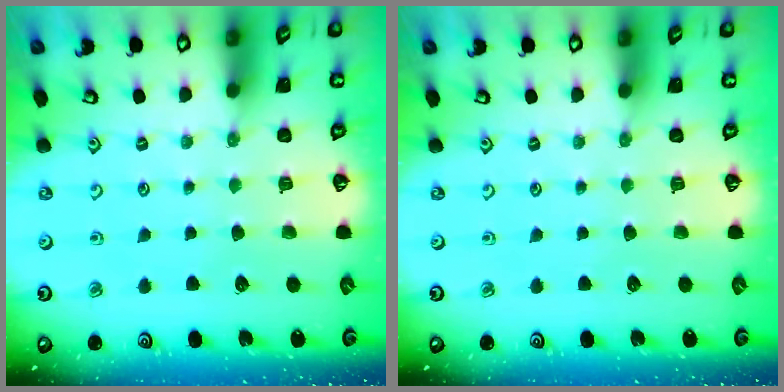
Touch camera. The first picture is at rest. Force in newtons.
{"total": 0.0}